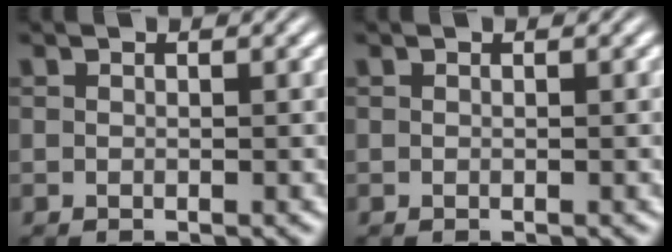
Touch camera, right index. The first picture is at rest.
{"total": 0.0}